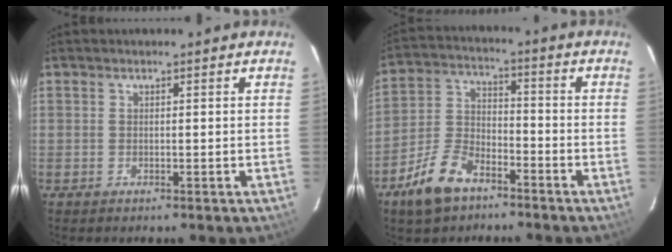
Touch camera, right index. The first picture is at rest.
{"total": 11.2, "force": [-7.5, 5.6, 6.1], "torque": [-0.141, 0.008, -0.141]}